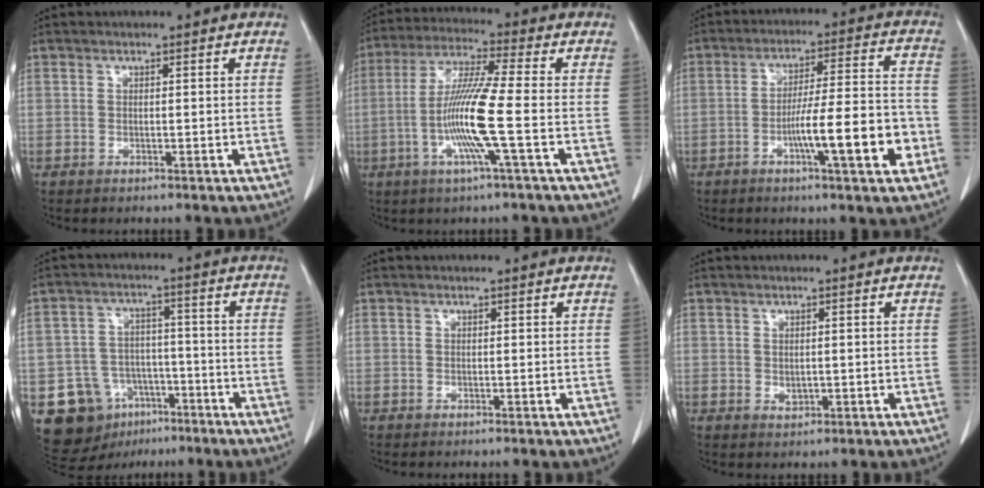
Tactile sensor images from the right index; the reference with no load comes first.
{"total": 11.5, "force": [-2.6, -0.8, 11.1], "torque": [-0.222, -0.009, -0.059]}
{"total": 12.4, "force": [-4.3, 0.8, 11.6], "torque": [-0.184, 0.005, -0.067]}
{"total": 11.6, "force": [-5.8, 9.4, 3.7], "torque": [-0.068, 0.029, -0.079]}
{"total": 0.0}
{"total": 1.3, "force": [0.0, 0.8, 0.9], "torque": [-0.015, -0.003, 0.003]}